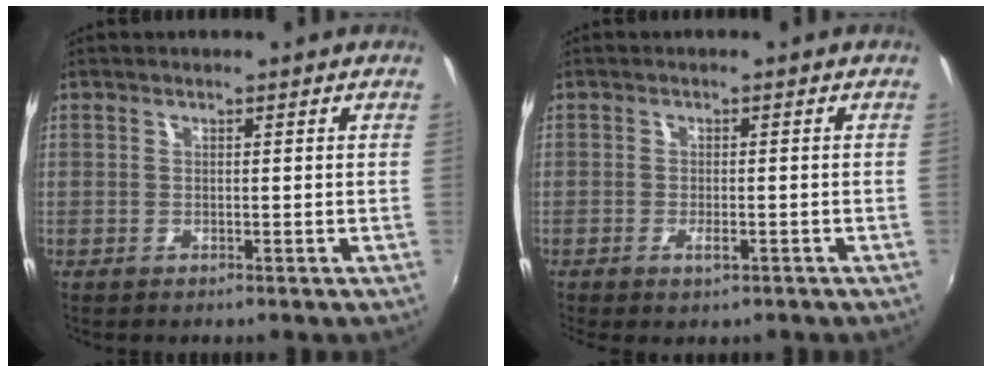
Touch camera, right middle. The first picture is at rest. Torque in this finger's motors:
{"motor_torque": [1.12, -1.02, 0.24, 0.09]}